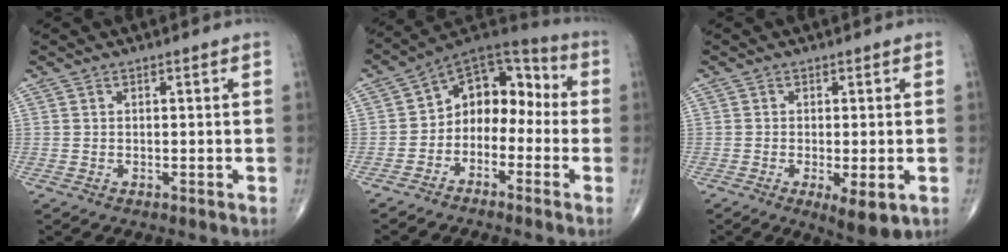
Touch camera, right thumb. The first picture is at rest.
{"total": 11.5, "force": [-2.2, 8.4, 7.5], "torque": [-0.072, 0.066, -0.056]}
{"total": 6.0, "force": [-1.9, 1.8, 5.4], "torque": [-0.083, -0.017, -0.026]}